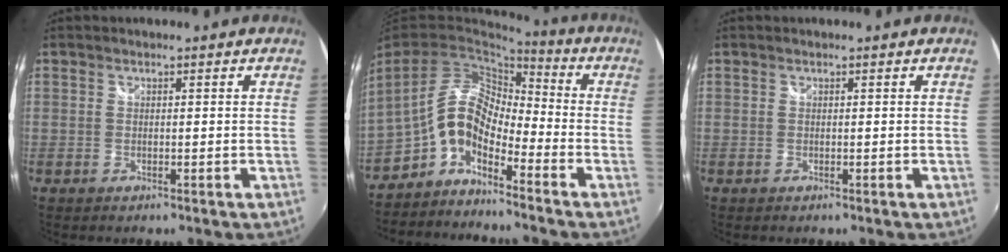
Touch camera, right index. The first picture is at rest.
{"total": 8.0, "force": [-4.3, 3.7, 5.7], "torque": [-0.101, 0.016, -0.095]}
{"total": 0.0}